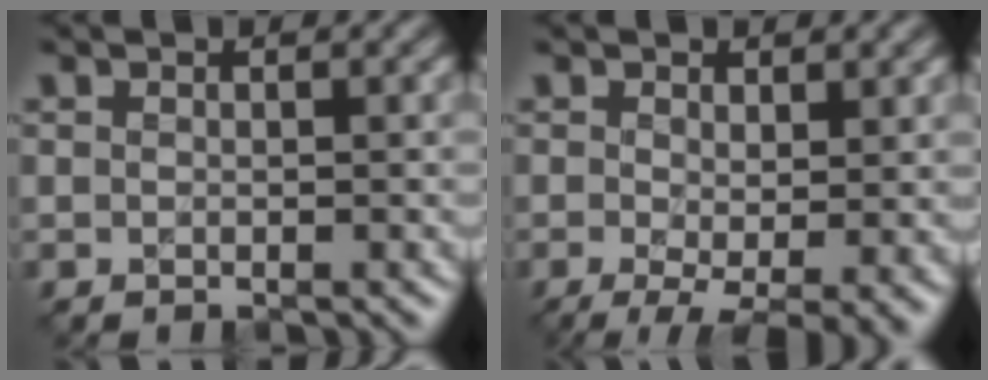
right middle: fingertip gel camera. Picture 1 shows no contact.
{"total": 5.1, "force": [-1.2, 1.8, 4.5], "torque": [-0.082, -0.012, -0.014]}